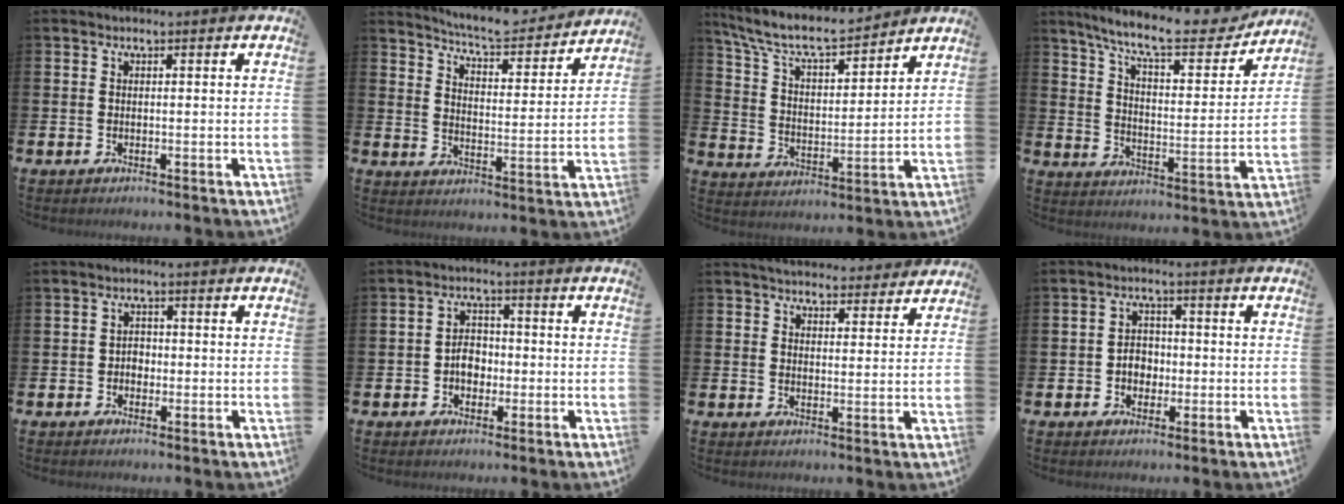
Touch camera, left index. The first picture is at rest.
{"total": 6.6, "force": [6.4, 0.4, 1.5], "torque": [-0.053, -0.046, 0.109]}
{"total": 8.7, "force": [7.9, 2.0, 3.2], "torque": [-0.102, -0.048, 0.139]}
{"total": 10.9, "force": [9.4, 2.1, 5.0], "torque": [-0.122, -0.056, 0.158]}
{"total": 1.8, "force": [-0.5, 1.5, 0.8], "torque": [-0.008, 0.002, -0.015]}
{"total": 3.4, "force": [-1.0, 2.5, 2.2], "torque": [-0.033, 0.004, -0.023]}
{"total": 4.5, "force": [4.4, 0.7, 0.3], "torque": [-0.008, -0.027, 0.078]}
{"total": 3.2, "force": [-0.8, 2.6, 1.8], "torque": [-0.020, 0.001, -0.021]}